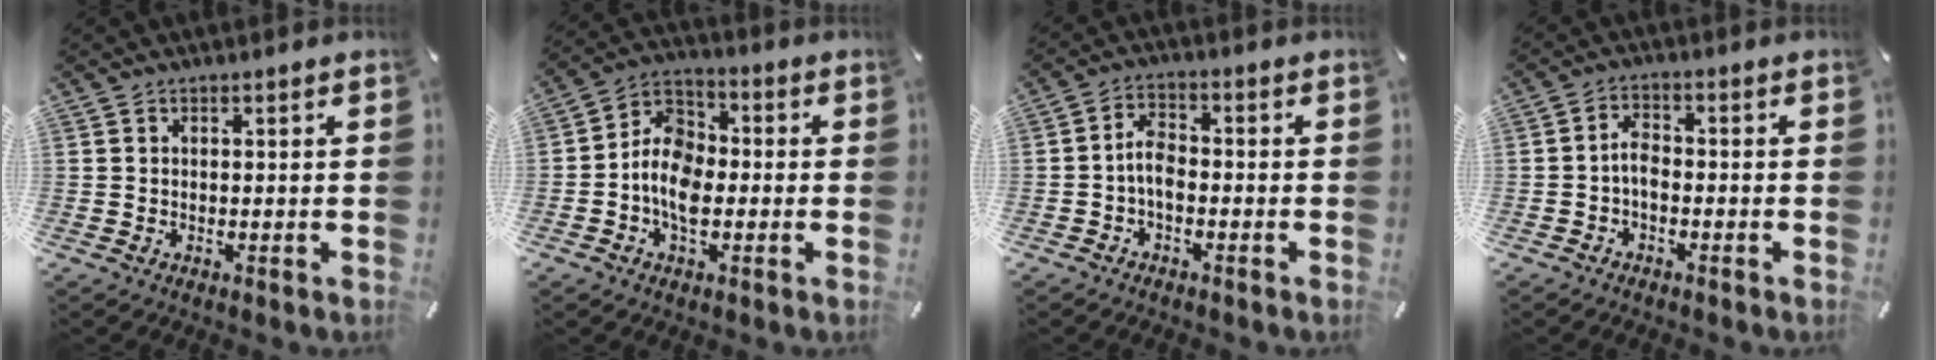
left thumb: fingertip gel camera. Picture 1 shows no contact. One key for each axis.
{"total": 8.8, "fx": -2.8, "fy": 6.0, "fz": 5.8, "tx": -0.127, "ty": 0.016, "tz": -0.052}
{"total": 5.0, "fx": -1.6, "fy": 2.7, "fz": 3.8, "tx": -0.079, "ty": 0.011, "tz": -0.033}
{"total": 3.6, "fx": -1.4, "fy": 1.9, "fz": 2.7, "tx": -0.063, "ty": 0.007, "tz": -0.030}